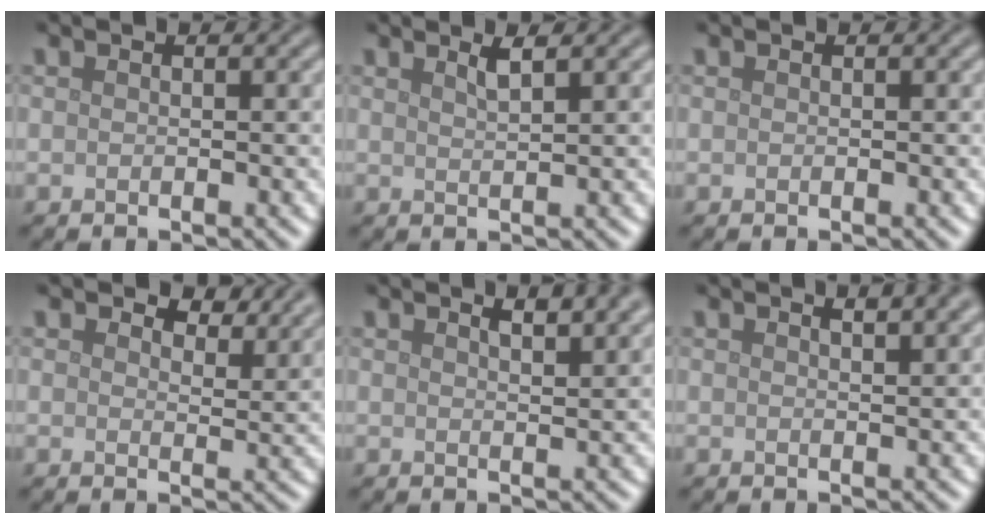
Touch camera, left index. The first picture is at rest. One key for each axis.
{"total": 1.6, "fx": 1.1, "fy": 0.4, "fz": 1.1, "tx": -0.010, "ty": 0.005, "tz": 0.014}
{"total": 0.0}
{"total": 3.9, "fx": 3.3, "fy": 1.4, "fz": 1.5, "tx": -0.031, "ty": -0.003, "tz": 0.042}
{"total": 4.0, "fx": 2.6, "fy": 1.3, "fz": 2.7, "tx": -0.015, "ty": 0.018, "tz": 0.018}
{"total": 2.7, "fx": 1.7, "fy": 0.8, "fz": 1.9, "tx": -0.011, "ty": 0.008, "tz": 0.014}